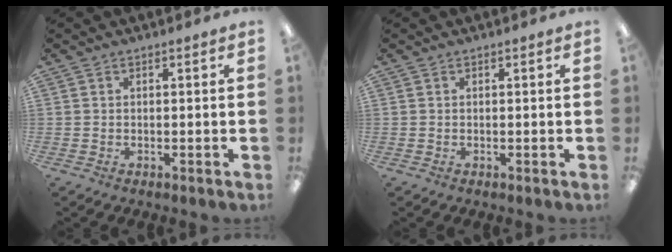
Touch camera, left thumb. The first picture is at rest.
{"total": 0.0}